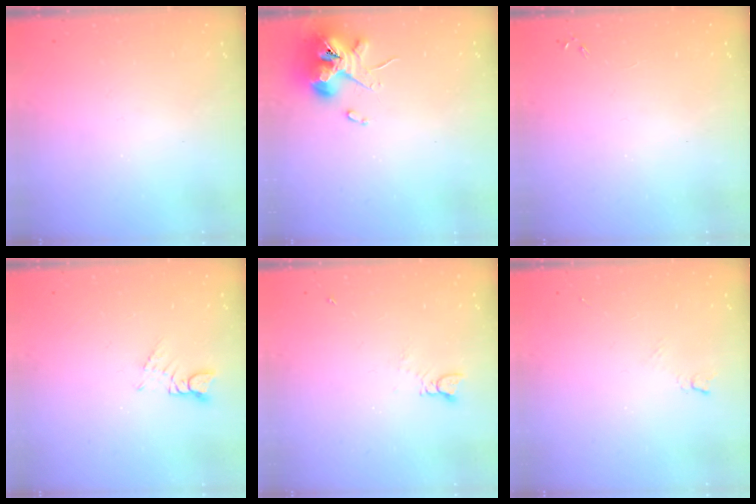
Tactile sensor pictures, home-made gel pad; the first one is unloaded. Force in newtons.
{"total": 11.0, "press": 10.9, "slide": 1.6}
{"total": 0.0}
{"total": 1.5, "press": 1.5, "slide": 0.2}
{"total": 0.9, "press": 0.9, "slide": 0.1}
{"total": 4.3, "press": 4.2, "slide": 0.7}